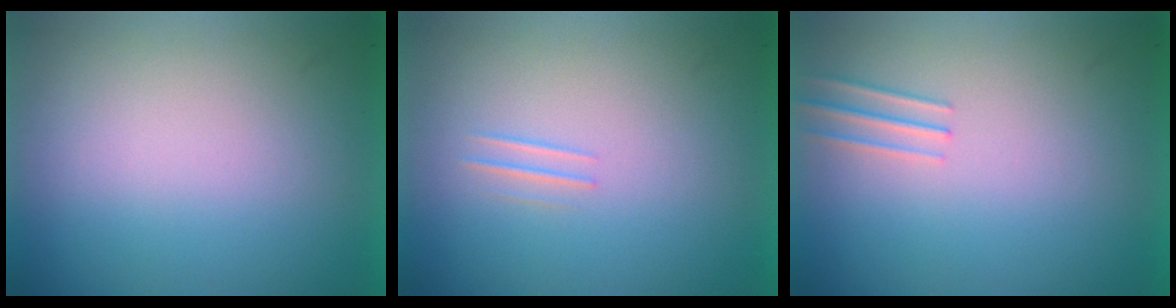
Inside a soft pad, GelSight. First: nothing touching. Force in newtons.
{"total": 1.0}
{"total": 1.0}